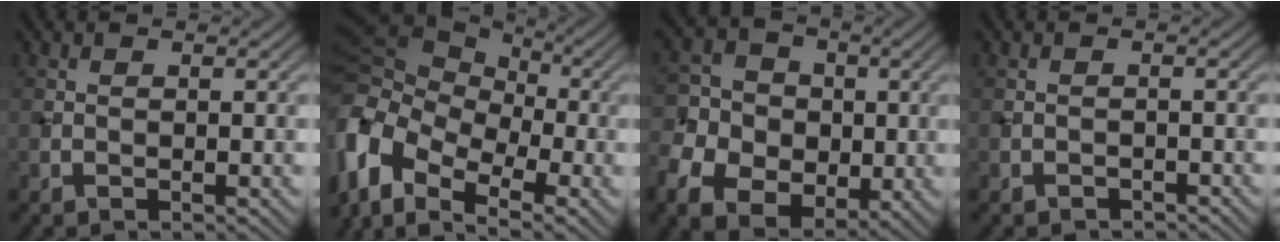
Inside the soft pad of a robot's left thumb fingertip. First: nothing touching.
{"total": 13.1, "force": [-4.7, 9.2, 8.1], "torque": [-0.222, -0.021, -0.080]}
{"total": 10.1, "force": [-1.9, 8.5, 5.0], "torque": [-0.129, -0.017, -0.053]}
{"total": 0.9, "force": [-0.8, 0.3, 0.2], "torque": [-0.003, -0.001, -0.017]}